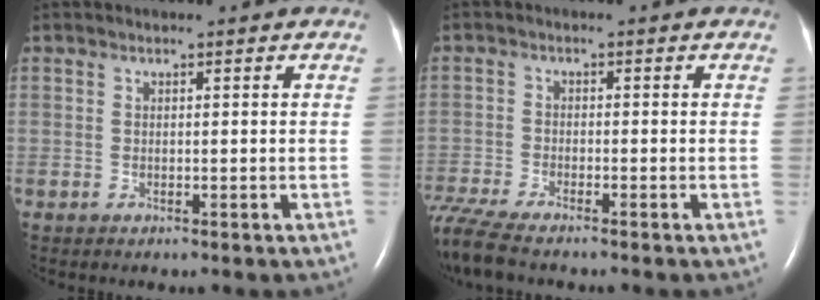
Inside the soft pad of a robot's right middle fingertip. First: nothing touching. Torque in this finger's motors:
{"motor_torque": [0.74, -0.79, 0.09, 0.05]}